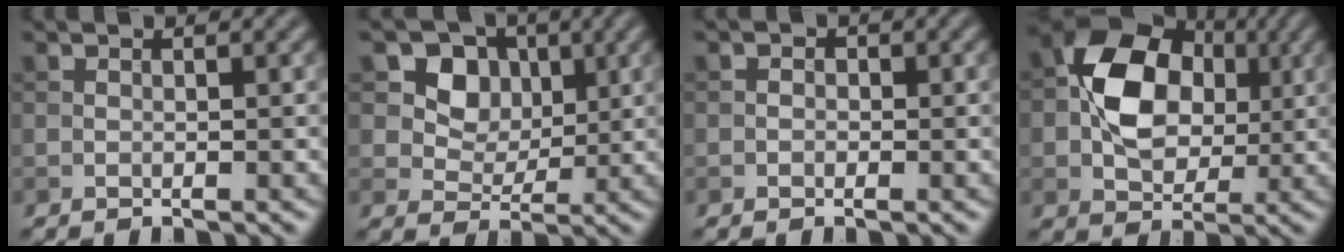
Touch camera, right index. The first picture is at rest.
{"total": 5.0, "force": [1.6, 4.1, 2.3], "torque": [-0.036, -0.009, 0.025]}
{"total": 0.7, "force": [-0.2, 0.6, 0.2], "torque": [0.000, -0.003, -0.007]}
{"total": 9.2, "force": [0.8, 6.8, 6.1], "torque": [-0.106, 0.007, 0.009]}